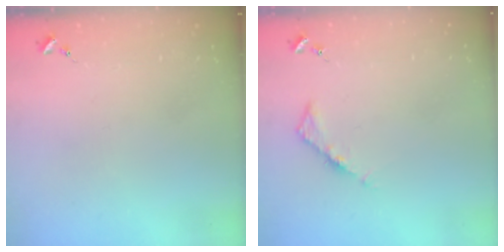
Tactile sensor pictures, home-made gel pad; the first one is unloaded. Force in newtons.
{"total": 4.5, "press": 4.5, "slide": 0.4}